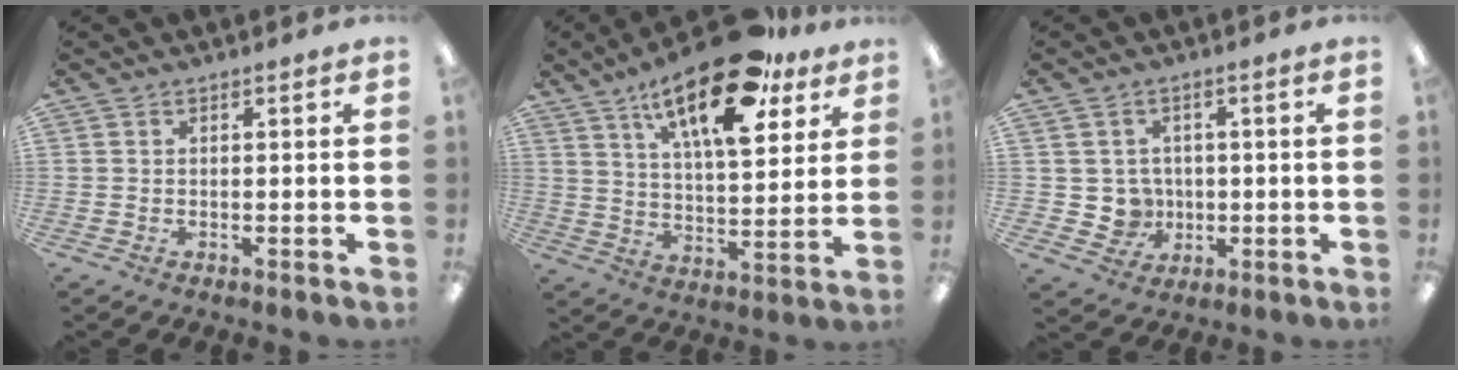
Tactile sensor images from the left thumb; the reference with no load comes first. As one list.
[{"total": 21.0, "force": [13.1, 8.0, 14.3], "torque": [-0.227, -0.065, 0.214]}, {"total": 5.3, "force": [0.1, 5.2, 1.0], "torque": [-0.016, 0.004, 0.008]}]